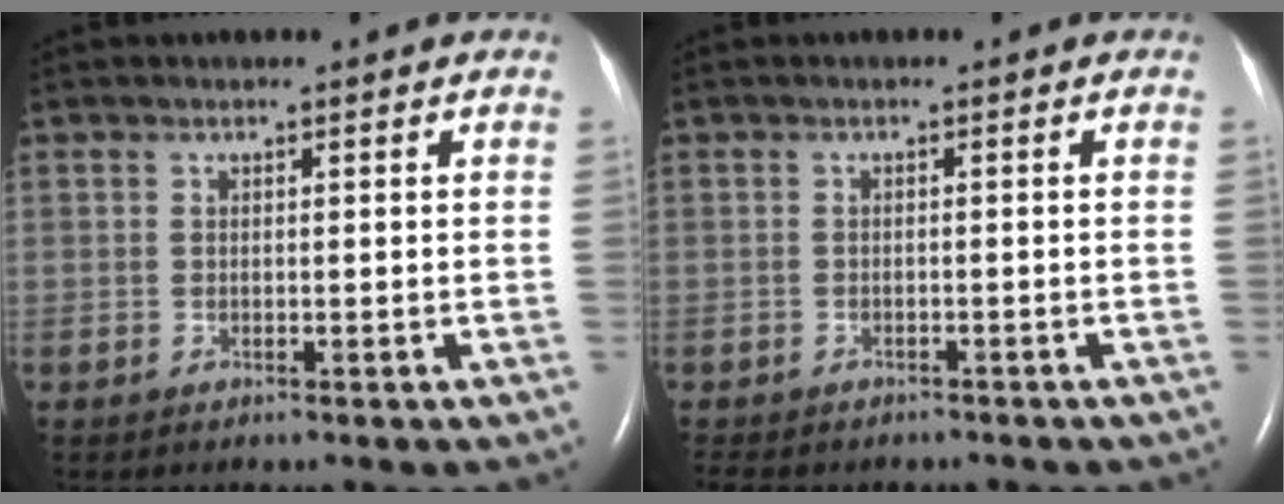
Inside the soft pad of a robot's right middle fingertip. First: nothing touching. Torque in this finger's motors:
{"motor_torque": [0.40, -0.55, 0.05, 0.04]}